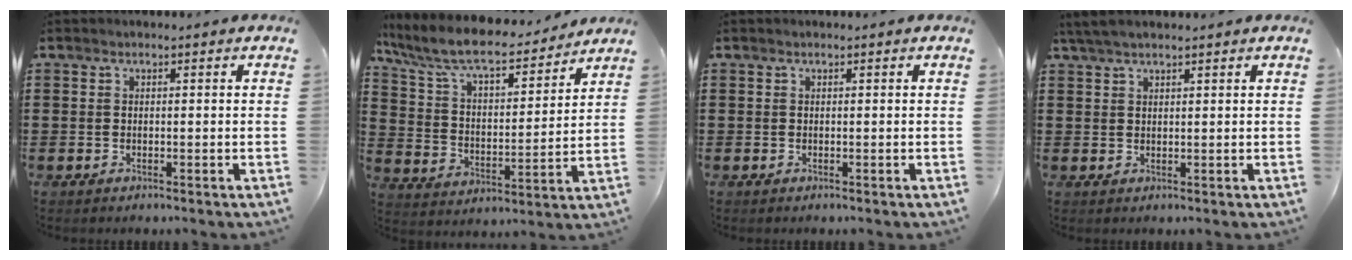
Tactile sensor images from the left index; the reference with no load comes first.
{"total": 9.5, "force": [8.1, 1.6, 4.6], "torque": [-0.121, -0.046, 0.138]}
{"total": 0.0}
{"total": 2.5, "force": [1.9, 0.3, 1.5], "torque": [-0.032, 0.002, 0.037]}